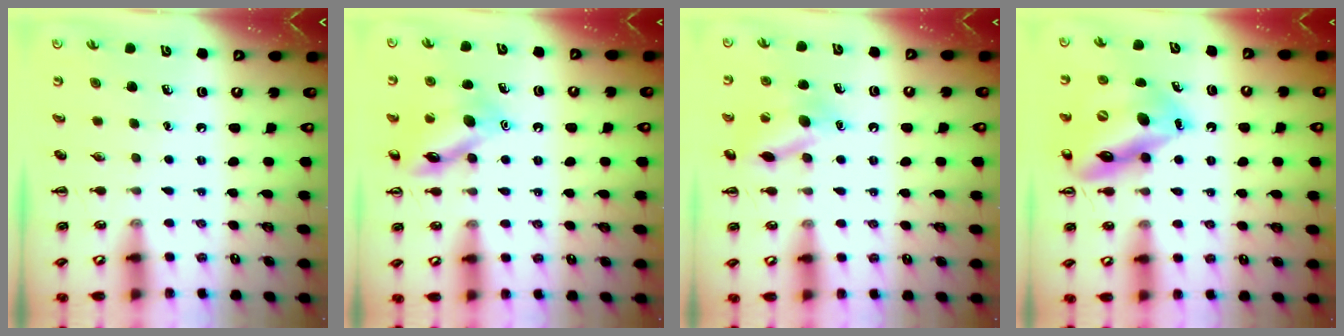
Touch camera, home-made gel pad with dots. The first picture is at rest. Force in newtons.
{"total": 12.9, "press": 12.8, "slide": 1.3}
{"total": 12.7, "press": 12.6, "slide": 2.0}
{"total": 16.3, "press": 15.7, "slide": 4.3}